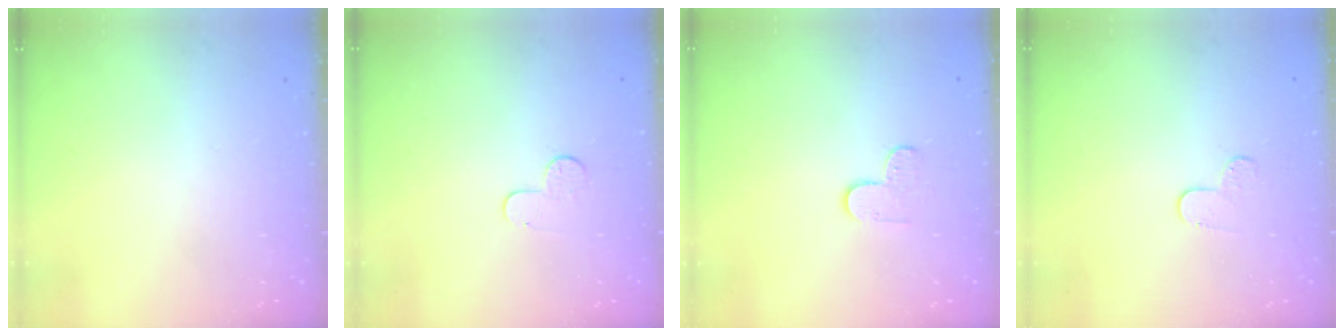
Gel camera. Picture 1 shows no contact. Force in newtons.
{"total": 4.8, "press": 4.8, "slide": 0.3}
{"total": 3.1, "press": 3.1, "slide": 0.3}
{"total": 4.0, "press": 4.0, "slide": 0.4}